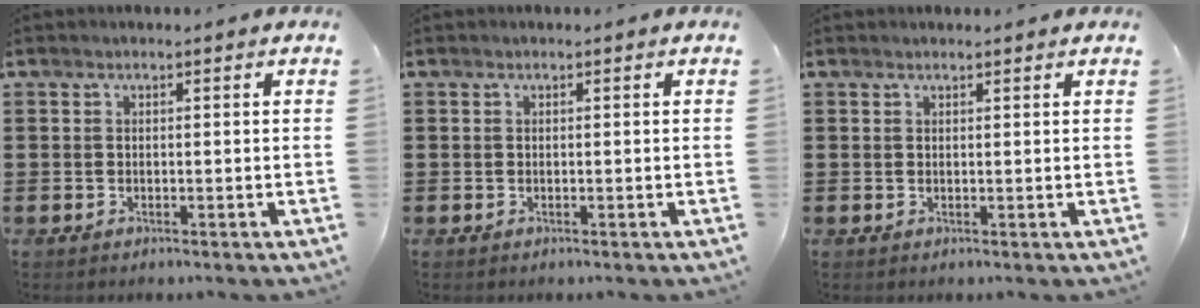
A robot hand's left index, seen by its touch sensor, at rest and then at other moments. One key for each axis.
{"total": 0.0}
{"total": 0.7, "fx": 0.7, "fy": 0.0, "fz": 0.2, "tx": -0.006, "ty": -0.001, "tz": 0.014}